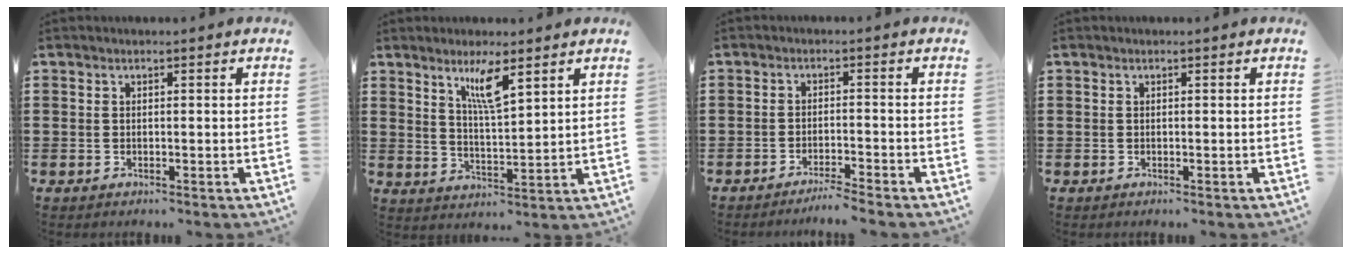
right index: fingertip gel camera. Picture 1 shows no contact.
{"total": 5.7, "force": [3.5, 0.9, 4.4], "torque": [-0.089, 0.002, 0.058]}
{"total": 2.6, "force": [-2.5, -0.4, 0.7], "torque": [-0.014, -0.001, -0.051]}
{"total": 0.0}